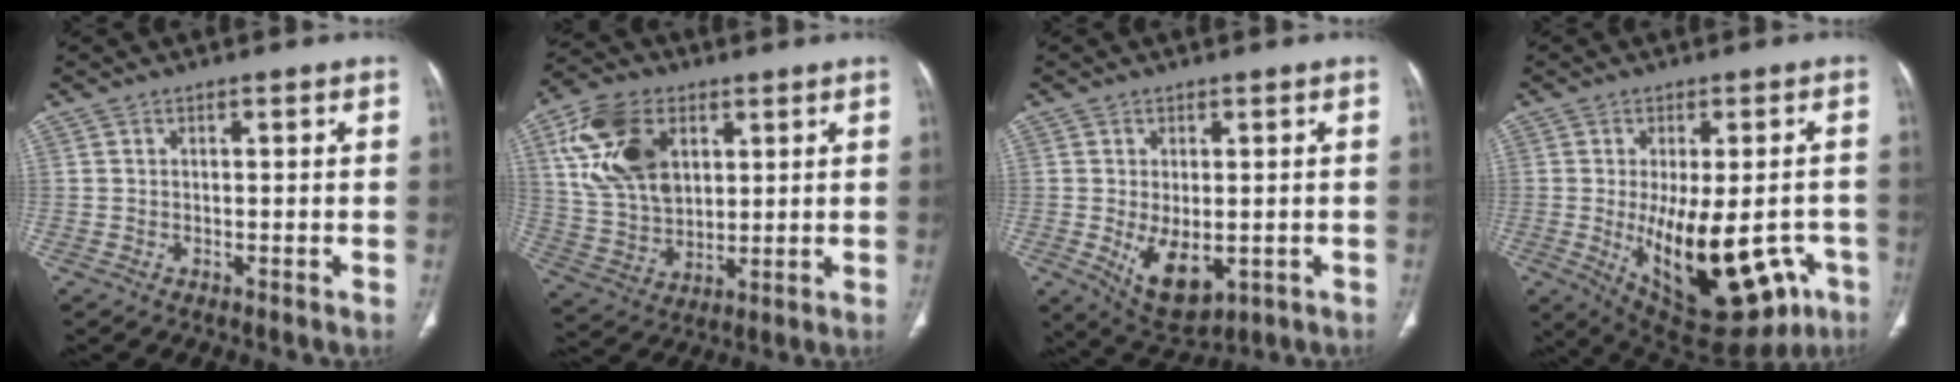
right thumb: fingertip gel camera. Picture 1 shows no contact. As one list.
[{"total": 16.3, "force": [5.8, 10.7, 10.8], "torque": [-0.192, -0.011, 0.118]}, {"total": 8.9, "force": [-1.8, 5.0, 7.1], "torque": [-0.102, -0.013, -0.009]}, {"total": 22.9, "force": [-7.0, 10.8, 19.0], "torque": [-0.228, -0.011, -0.070]}]